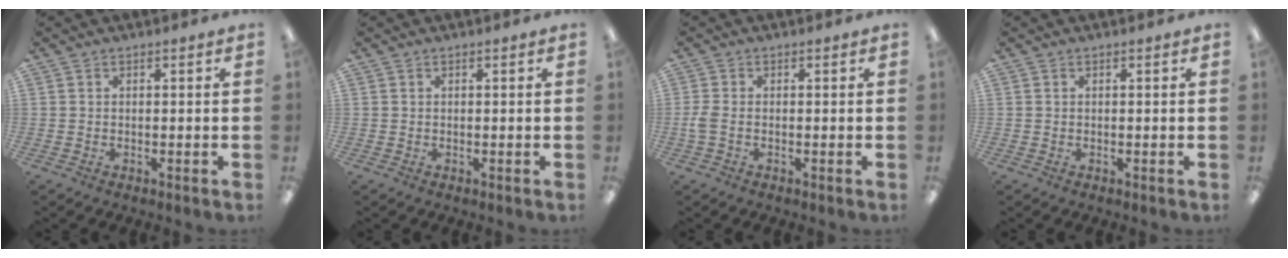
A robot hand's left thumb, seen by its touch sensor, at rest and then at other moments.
{"total": 0.0}
{"total": 2.6, "force": [-0.5, 1.5, 2.1], "torque": [-0.050, -0.001, -0.012]}
{"total": 0.0}